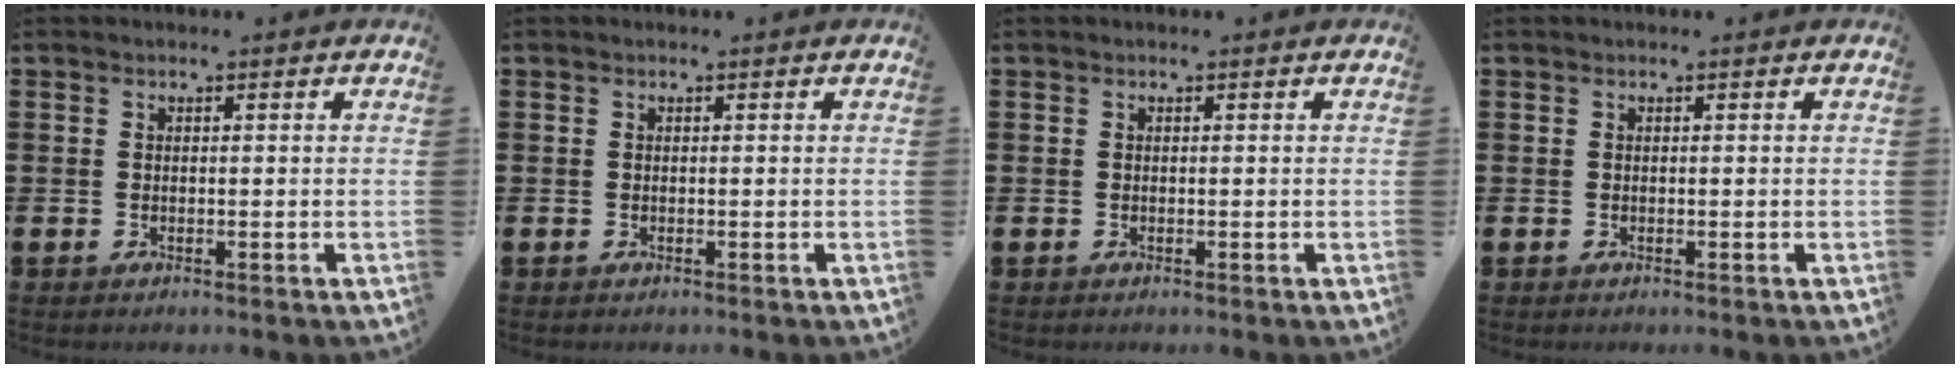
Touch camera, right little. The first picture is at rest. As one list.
[{"total": 0.0}, {"total": 0.0}, {"total": 0.0}]